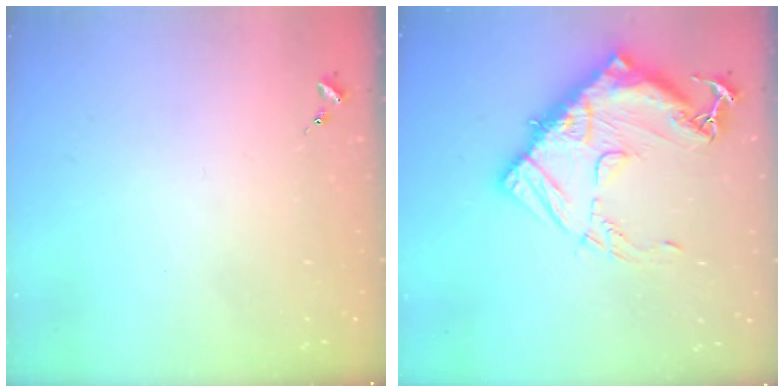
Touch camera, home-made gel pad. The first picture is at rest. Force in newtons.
{"total": 19.9, "press": 19.8, "slide": 1.7}